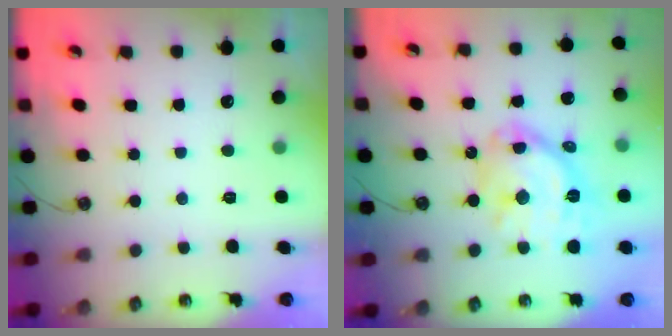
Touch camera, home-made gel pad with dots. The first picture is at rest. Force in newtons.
{"total": 17.6, "press": 17.5, "slide": 1.7}